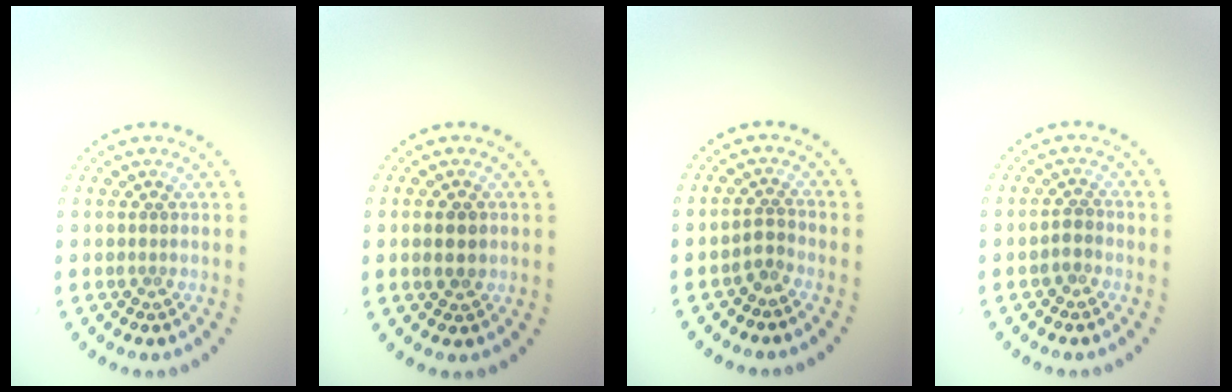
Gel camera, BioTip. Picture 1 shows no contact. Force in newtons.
{"total": 2.1, "press": 2.1, "slide": 0.0}
{"total": 1.3, "press": 1.1, "slide": 0.7}
{"total": 1.0, "press": 0.8, "slide": 0.7}